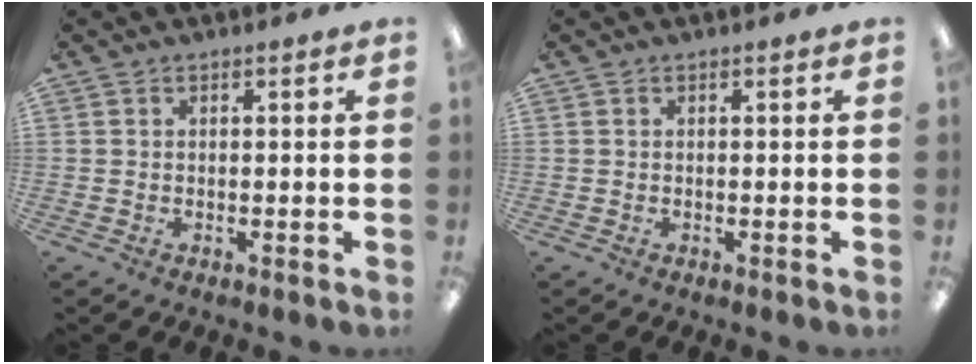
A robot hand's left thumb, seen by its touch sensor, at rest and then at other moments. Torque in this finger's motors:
{"motor_torque": [0.00, 0.00, 0.09, -0.09, 0.00]}